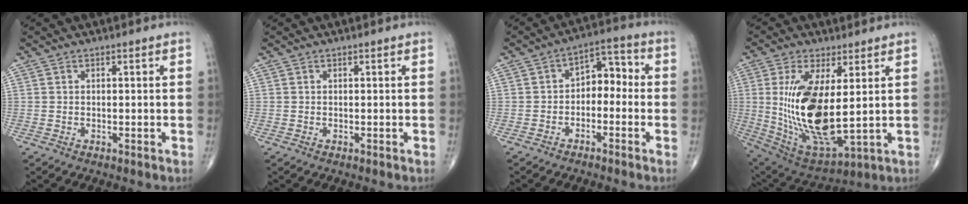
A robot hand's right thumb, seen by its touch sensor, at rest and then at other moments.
{"total": 0.0}
{"total": 6.7, "force": [-1.3, 4.4, 4.9], "torque": [-0.042, 0.043, -0.036]}
{"total": 19.5, "force": [1.7, 7.8, 17.8], "torque": [-0.347, -0.026, 0.052]}